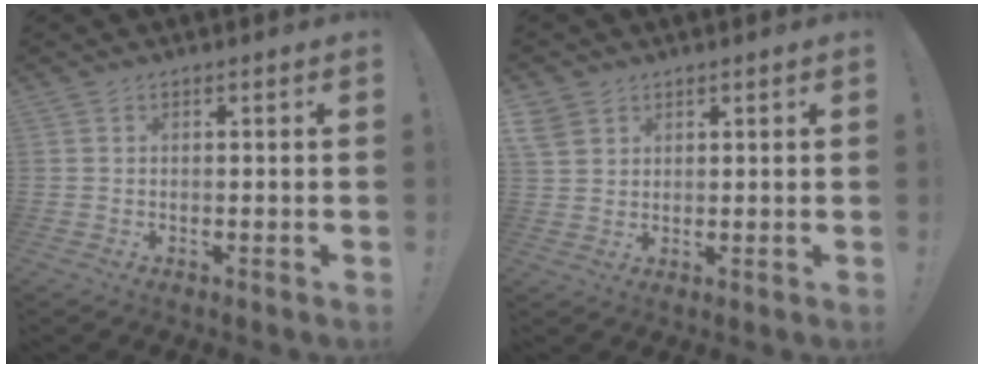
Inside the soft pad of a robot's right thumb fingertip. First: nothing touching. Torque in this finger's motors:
{"motor_torque": [0.00, 0.00, -0.06, 0.08, 0.03]}